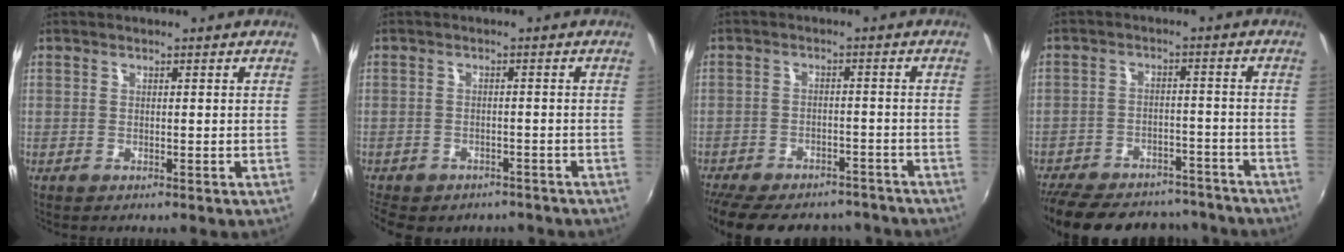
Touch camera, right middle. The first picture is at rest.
{"total": 8.9, "force": [-6.8, 4.5, 3.7], "torque": [-0.094, -0.021, -0.093]}
{"total": 18.8, "force": [-15.7, 7.2, 7.5], "torque": [-0.168, -0.004, -0.210]}
{"total": 23.0, "force": [-19.4, 8.9, 8.5], "torque": [-0.191, 0.024, -0.257]}